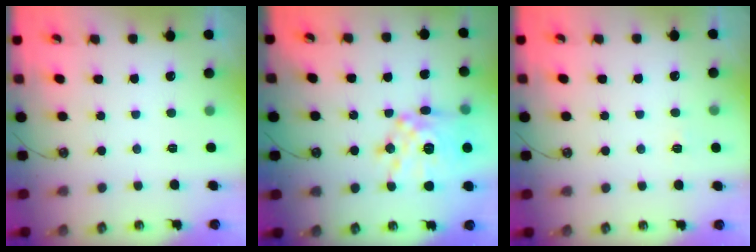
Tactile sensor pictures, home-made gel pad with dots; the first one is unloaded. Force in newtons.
{"total": 16.5, "press": 16.5, "slide": 1.6}
{"total": 4.0, "press": 4.0, "slide": 0.4}